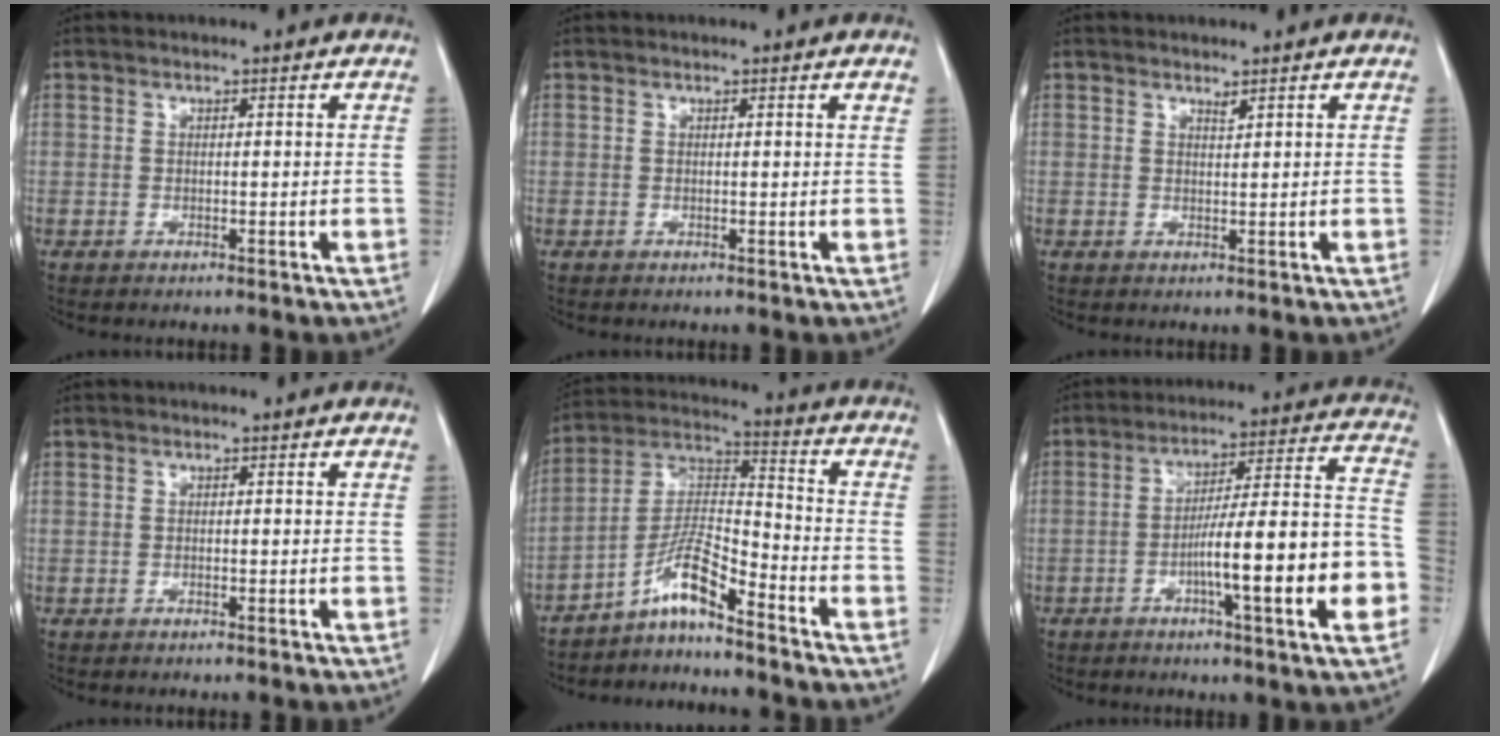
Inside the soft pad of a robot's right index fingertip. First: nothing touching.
{"total": 0.7, "force": [0.5, -0.1, 0.4], "torque": [-0.008, -0.002, 0.004]}
{"total": 0.8, "force": [0.7, 0.0, 0.3], "torque": [-0.007, -0.007, 0.013]}
{"total": 0.0}
{"total": 7.8, "force": [-5.9, 0.4, 5.1], "torque": [-0.109, 0.010, -0.114]}
{"total": 16.5, "force": [-5.1, 0.6, 15.7], "torque": [-0.227, 0.013, -0.076]}